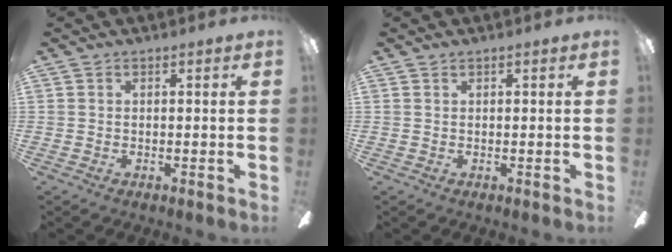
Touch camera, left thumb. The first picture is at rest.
{"total": 0.0}